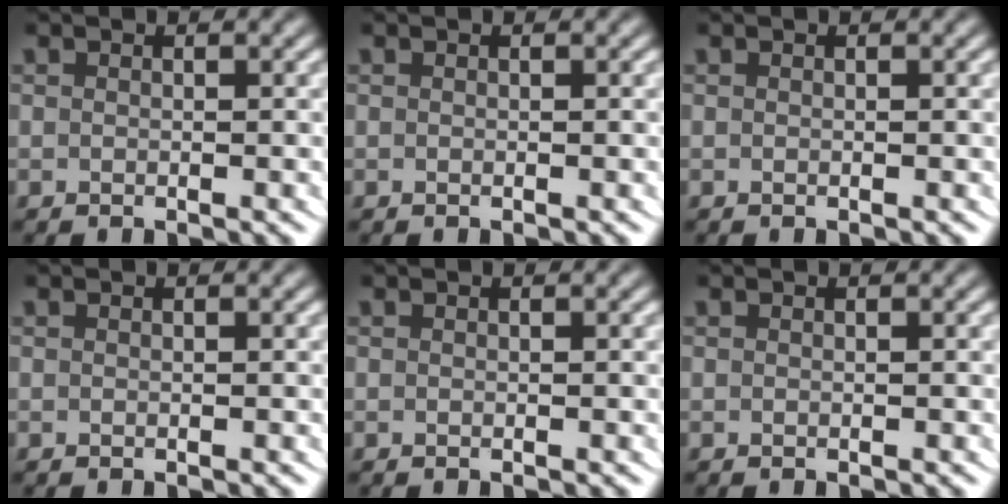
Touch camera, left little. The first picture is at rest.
{"total": 0.0}
{"total": 0.0}
{"total": 0.0}
{"total": 0.0}
{"total": 0.0}